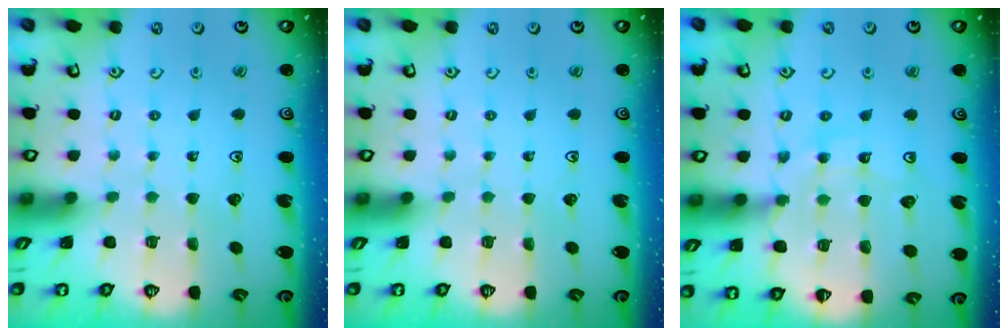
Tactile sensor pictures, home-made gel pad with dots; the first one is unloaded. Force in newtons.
{"total": 0.0}
{"total": 12.6, "press": 12.2, "slide": 3.1}